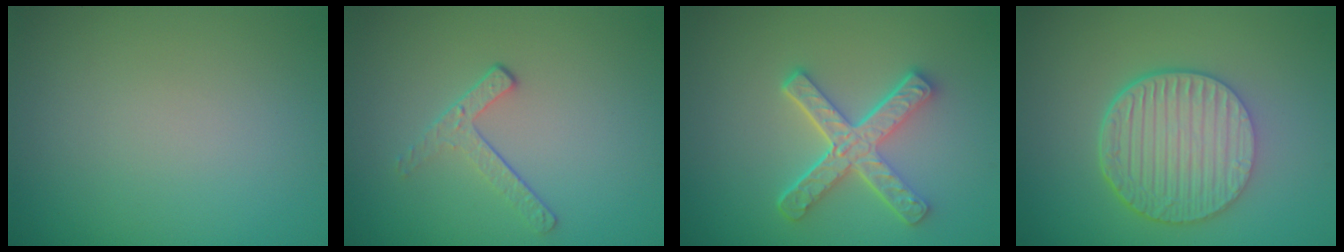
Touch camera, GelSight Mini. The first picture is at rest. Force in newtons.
{"total": 1.8, "press": 1.1, "slide": 1.4}
{"total": 4.8, "press": 3.7, "slide": 3.0}
{"total": 6.5, "press": 4.8, "slide": 4.5}